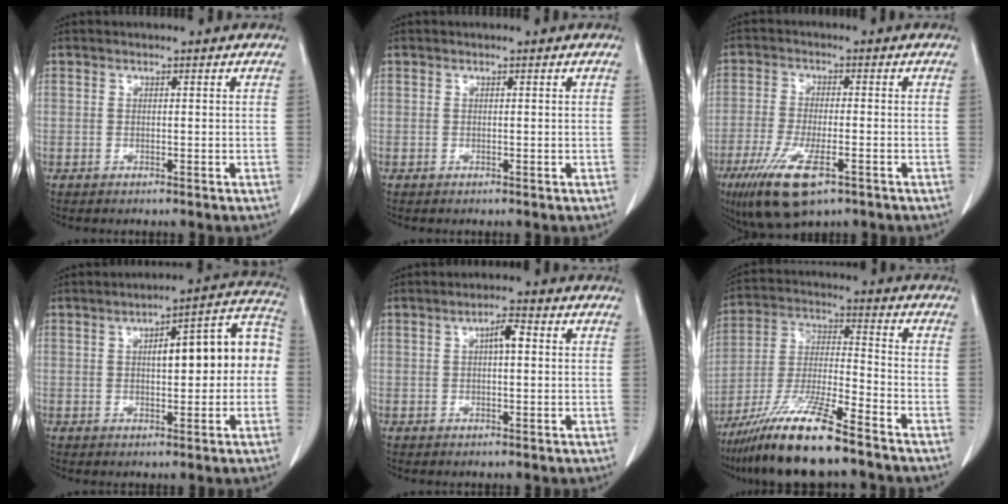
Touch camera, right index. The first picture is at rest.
{"total": 0.0}
{"total": 10.7, "force": [-5.9, 2.7, 8.5], "torque": [-0.163, -0.026, -0.098]}
{"total": 12.3, "force": [0.8, 3.6, 11.8], "torque": [-0.155, 0.049, 0.013]}
{"total": 3.2, "force": [0.6, 0.8, 3.1], "torque": [-0.051, 0.008, 0.009]}
{"total": 14.3, "force": [-10.6, 0.7, 9.6], "torque": [-0.194, -0.027, -0.196]}